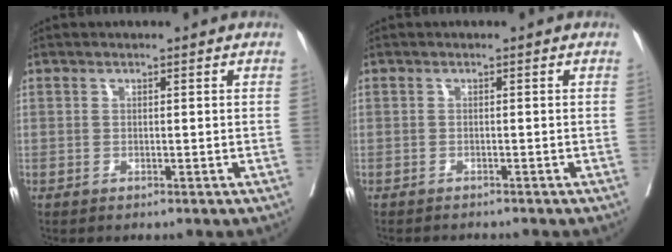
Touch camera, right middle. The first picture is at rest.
{"total": 2.3, "force": [-2.3, 0.2, 0.4], "torque": [-0.008, -0.006, -0.031]}